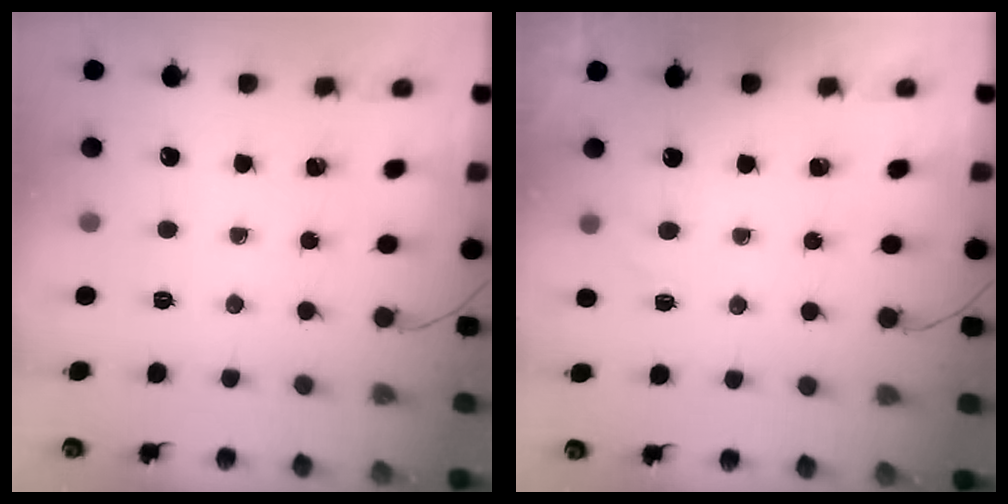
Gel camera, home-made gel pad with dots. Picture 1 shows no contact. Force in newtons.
{"total": 3.8, "press": 3.6, "slide": 1.3}